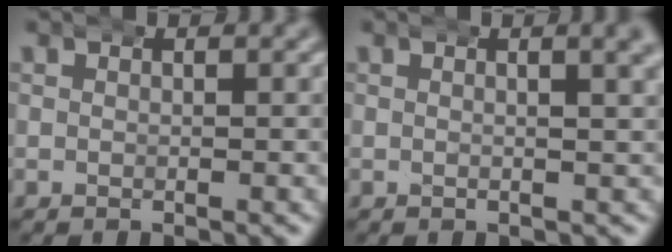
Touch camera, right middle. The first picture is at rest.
{"total": 2.7, "force": [1.5, 0.5, 2.2], "torque": [-0.024, 0.011, 0.018]}